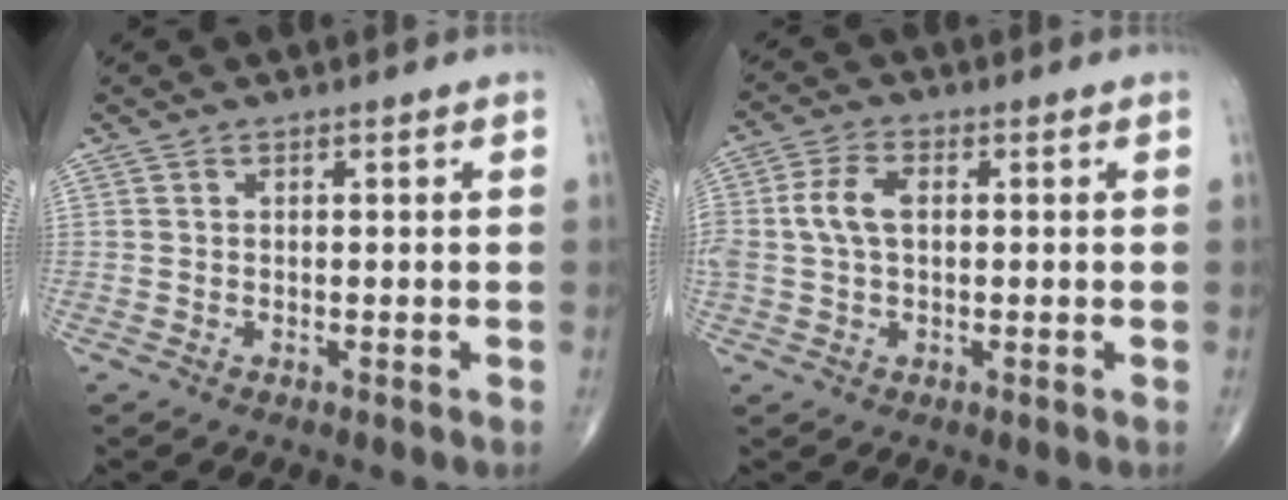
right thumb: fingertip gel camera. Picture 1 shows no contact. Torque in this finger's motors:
{"motor_torque": [1.14, 1.25, 0.74, 0.01, 0.07]}